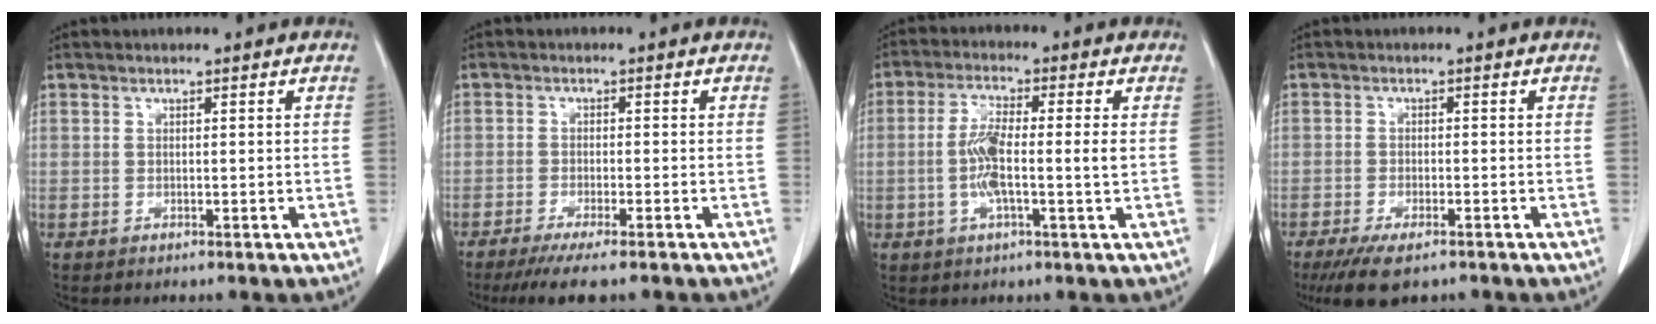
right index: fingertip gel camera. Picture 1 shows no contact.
{"total": 6.8, "force": [-5.4, 0.3, 4.2], "torque": [-0.061, -0.015, -0.084]}
{"total": 7.1, "force": [-0.7, 0.6, 7.0], "torque": [-0.142, 0.004, -0.017]}
{"total": 6.7, "force": [-4.8, 2.0, 4.2], "torque": [-0.069, -0.013, -0.077]}